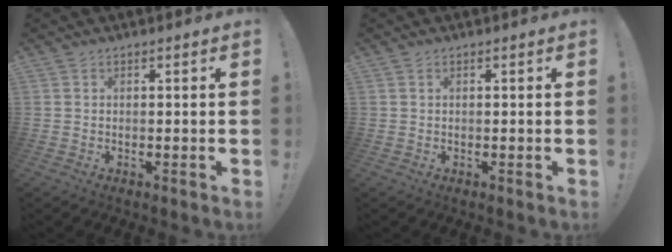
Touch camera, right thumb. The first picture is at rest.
{"total": 0.0}